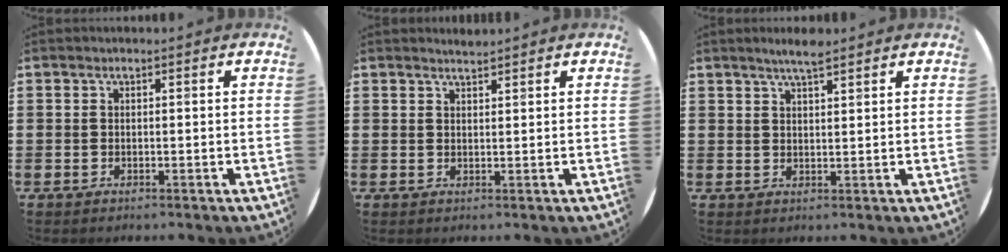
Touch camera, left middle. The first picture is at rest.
{"total": 1.3, "force": [1.2, -0.1, -0.1], "torque": [0.002, 0.000, 0.024]}
{"total": 3.3, "force": [2.8, 0.3, 1.7], "torque": [-0.036, -0.001, 0.050]}